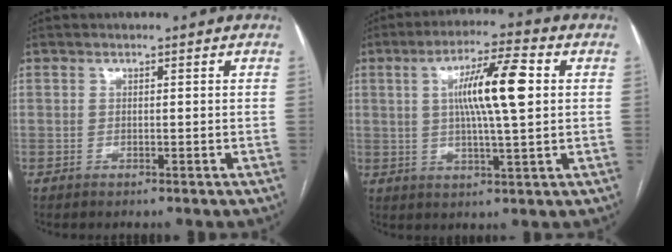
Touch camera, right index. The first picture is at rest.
{"total": 10.9, "force": [1.9, 0.8, 10.7], "torque": [-0.187, 0.009, 0.031]}